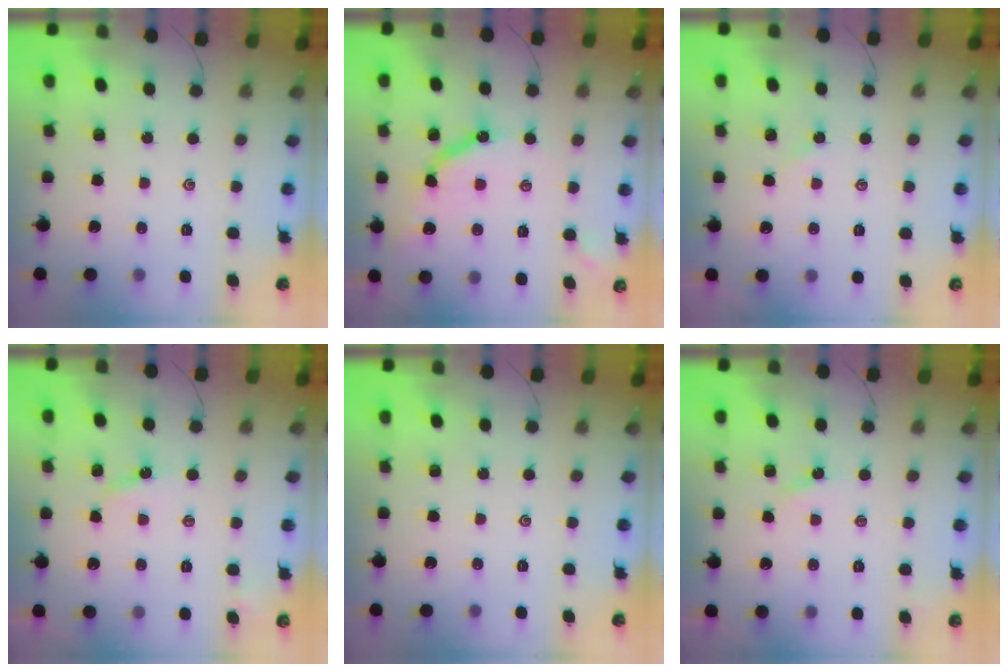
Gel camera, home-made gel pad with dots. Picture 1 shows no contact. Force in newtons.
{"total": 9.6, "press": 9.6, "slide": 1.0}
{"total": 2.2, "press": 2.2, "slide": 0.3}
{"total": 3.5, "press": 3.5, "slide": 0.4}
{"total": 0.0}
{"total": 2.7, "press": 2.7, "slide": 0.3}